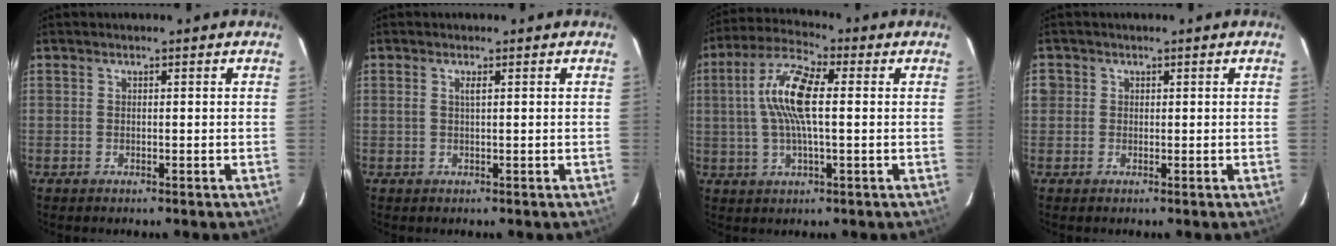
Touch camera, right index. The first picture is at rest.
{"total": 1.0, "force": [0.3, -0.1, 0.9], "torque": [-0.018, 0.001, 0.006]}
{"total": 11.4, "force": [1.2, 3.1, 10.9], "torque": [-0.217, 0.017, 0.019]}
{"total": 1.8, "force": [-0.2, 1.8, 0.3], "torque": [-0.001, 0.004, -0.006]}